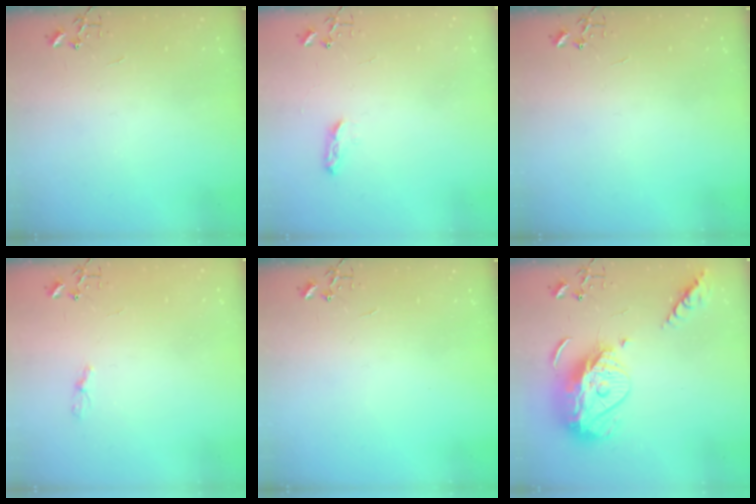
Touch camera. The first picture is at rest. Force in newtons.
{"total": 5.3, "press": 5.2, "slide": 0.6}
{"total": 0.0}
{"total": 4.4, "press": 4.4, "slide": 0.6}
{"total": 0.0}
{"total": 17.5, "press": 17.4, "slide": 1.6}